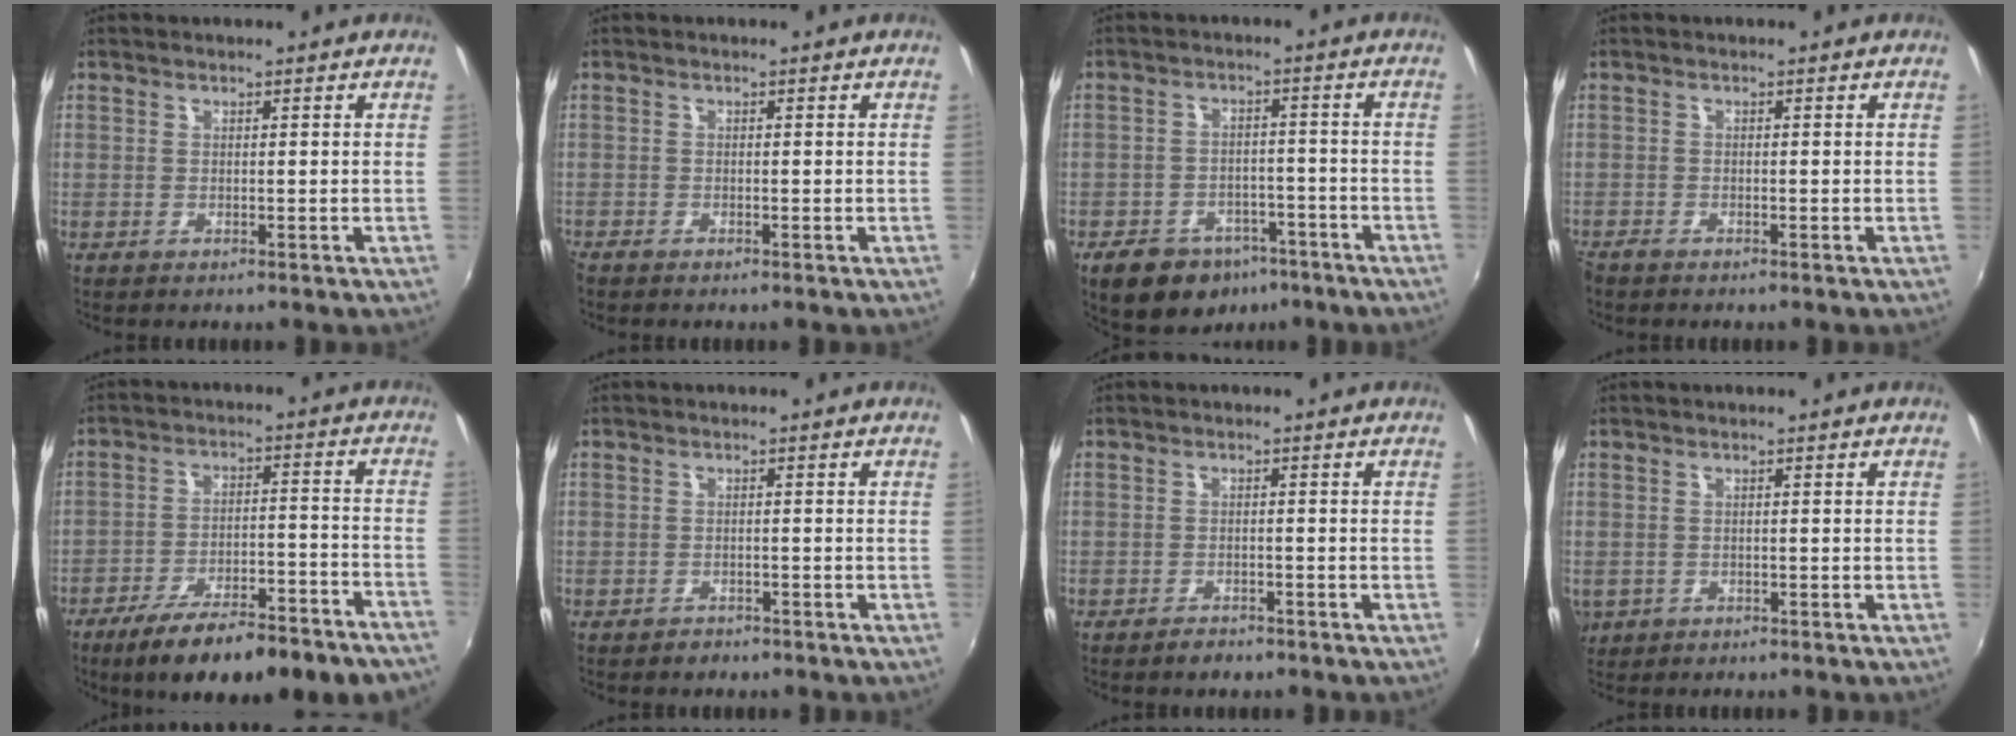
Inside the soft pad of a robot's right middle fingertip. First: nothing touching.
{"total": 0.8, "force": [-0.8, 0.2, 0.1], "torque": [-0.004, -0.004, -0.020]}
{"total": 12.8, "force": [-8.4, 7.9, 5.5], "torque": [-0.129, 0.008, -0.112]}
{"total": 1.4, "force": [-1.3, 0.4, 0.3], "torque": [-0.008, -0.007, -0.029]}
{"total": 20.7, "force": [-16.2, 4.4, 12.1], "torque": [-0.205, -0.041, -0.225]}
{"total": 1.6, "force": [-1.2, 1.1, 0.1], "torque": [-0.005, 0.001, -0.019]}
{"total": 2.3, "force": [-1.9, 1.2, 0.7], "torque": [-0.020, -0.003, -0.031]}
{"total": 4.2, "force": [-1.1, 3.6, 1.8], "torque": [-0.042, -0.007, -0.012]}